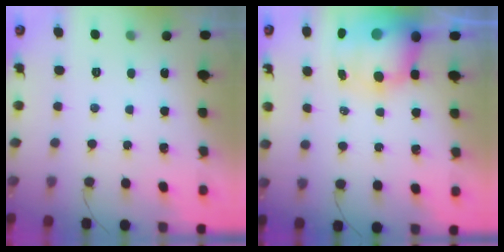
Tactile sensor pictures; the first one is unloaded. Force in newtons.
{"total": 12.5, "press": 12.1, "slide": 3.4}